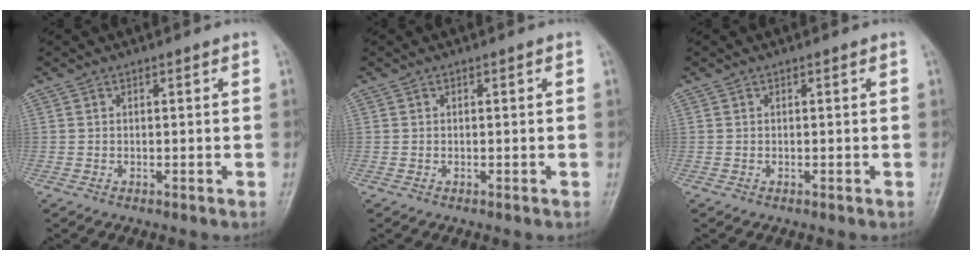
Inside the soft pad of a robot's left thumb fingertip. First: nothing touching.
{"total": 0.0}
{"total": 0.0}